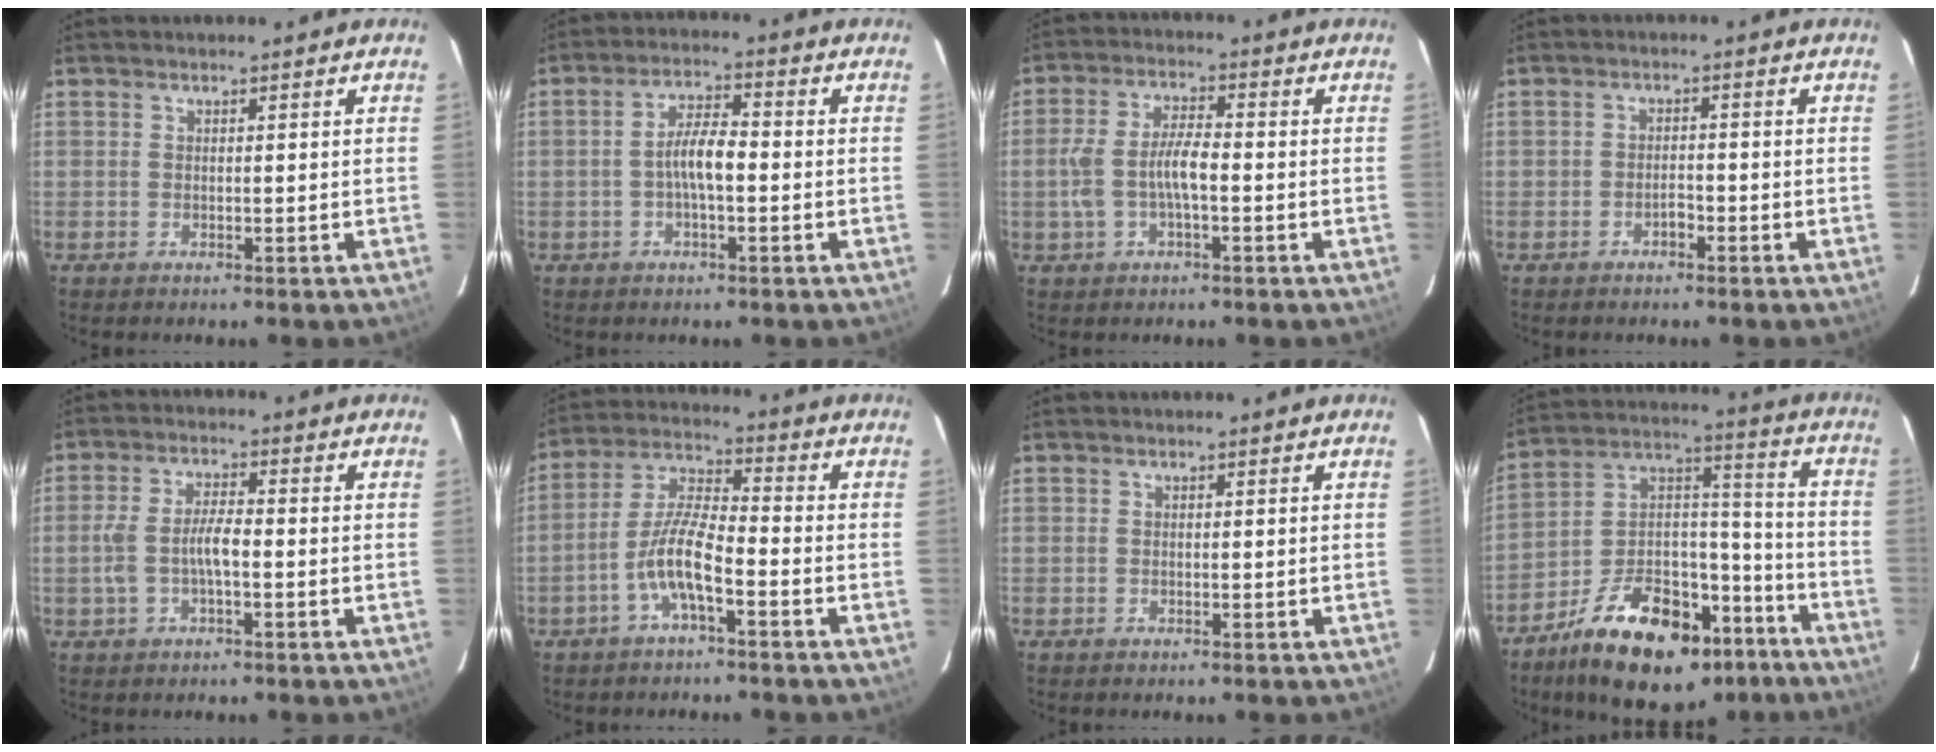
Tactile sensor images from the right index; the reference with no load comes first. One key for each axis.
{"total": 5.4, "fx": -1.2, "fy": 1.5, "fz": 5.0, "tx": -0.095, "ty": 0.011, "tz": -0.021}
{"total": 7.0, "fx": -1.6, "fy": 2.4, "fz": 6.4, "tx": -0.133, "ty": 0.009, "tz": -0.025}
{"total": 1.7, "fx": -1.3, "fy": 0.8, "fz": 0.7, "tx": -0.014, "ty": 0.006, "tz": -0.021}
{"total": 5.7, "fx": -1.4, "fy": 1.8, "fz": 5.2, "tx": -0.109, "ty": 0.007, "tz": -0.024}
{"total": 7.9, "fx": -3.8, "fy": 1.6, "fz": 6.7, "tx": -0.146, "ty": 0.009, "tz": -0.074}
{"total": 0.0}
{"total": 24.2, "fx": -16.1, "fy": 11.6, "fz": 13.9, "tx": -0.238, "ty": 0.043, "tz": -0.240}